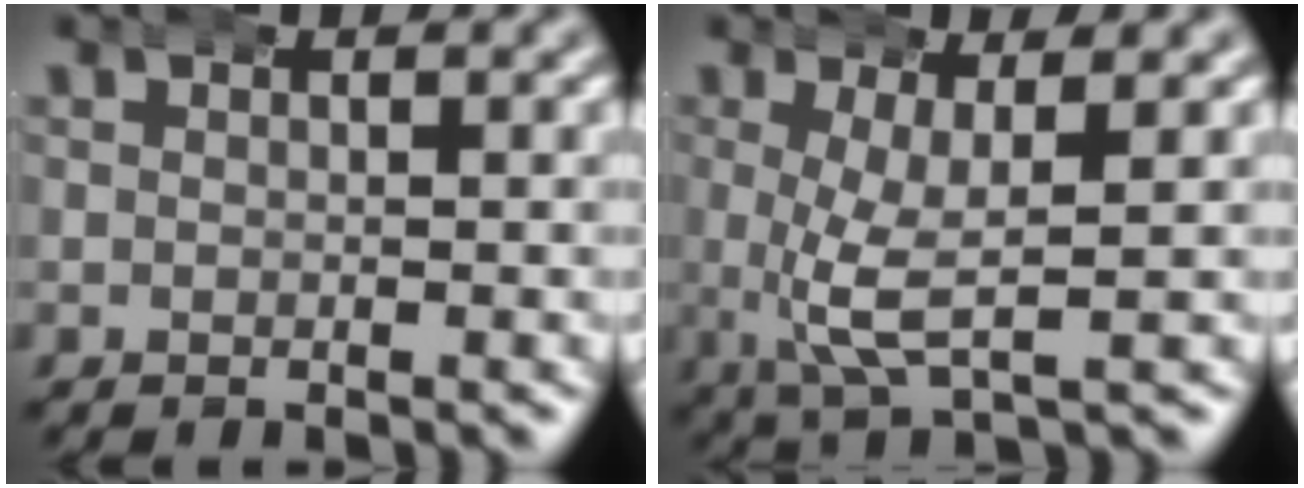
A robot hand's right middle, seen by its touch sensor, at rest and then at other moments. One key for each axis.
{"total": 4.3, "fx": 0.5, "fy": 1.1, "fz": 4.1, "tx": -0.091, "ty": -0.019, "tz": 0.019}